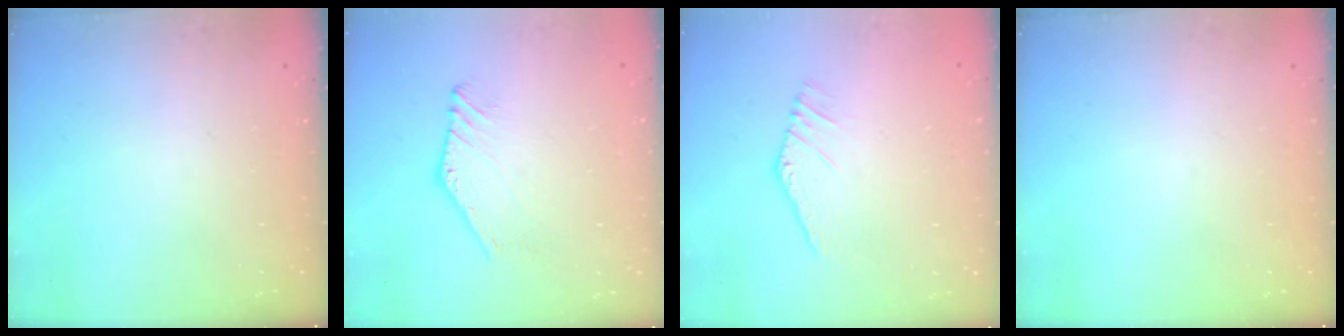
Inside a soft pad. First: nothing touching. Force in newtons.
{"total": 2.2, "press": 2.2, "slide": 0.1}
{"total": 3.0, "press": 3.0, "slide": 0.1}
{"total": 0.0}